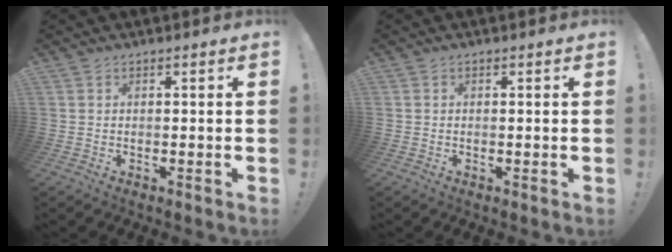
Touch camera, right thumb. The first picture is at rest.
{"total": 0.0}